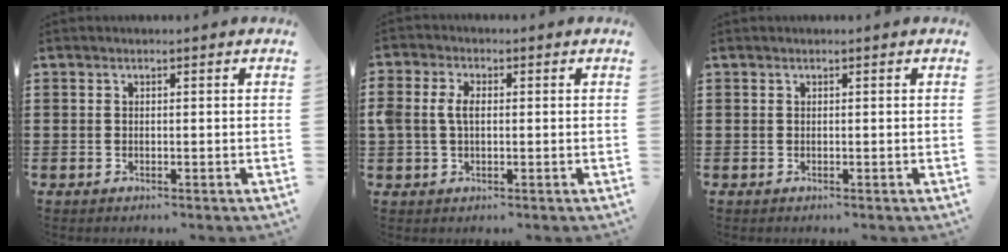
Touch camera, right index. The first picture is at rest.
{"total": 3.6, "force": [0.3, 2.2, 2.8], "torque": [-0.074, 0.006, -0.001]}
{"total": 0.0}